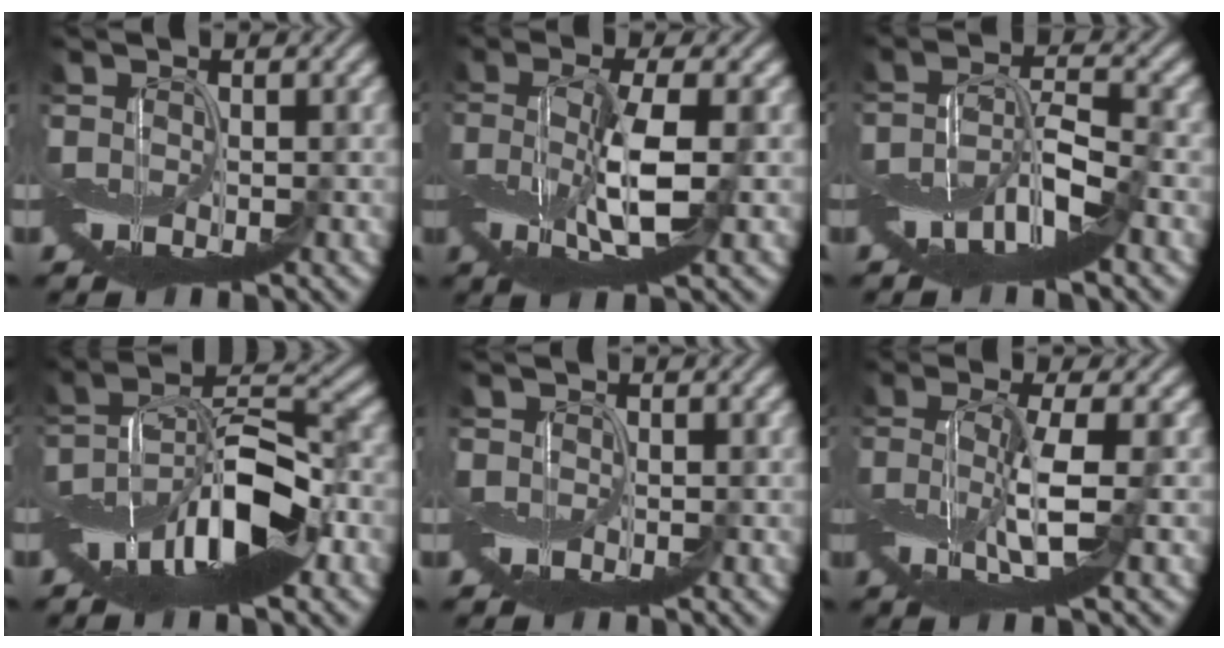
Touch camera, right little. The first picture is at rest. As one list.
[{"total": 6.2, "force": [-0.7, 2.0, 5.8], "torque": [-0.129, -0.002, -0.012]}, {"total": 5.8, "force": [-3.1, 1.5, 4.7], "torque": [-0.086, 0.005, -0.065]}, {"total": 10.6, "force": [-4.6, 3.7, 8.8], "torque": [-0.151, 0.018, -0.092]}, {"total": 1.1, "force": [0.0, 1.0, 0.1], "torque": [-0.004, -0.002, 0.000]}, {"total": 4.8, "force": [-0.6, 1.0, 4.7], "torque": [-0.105, -0.005, -0.012]}]